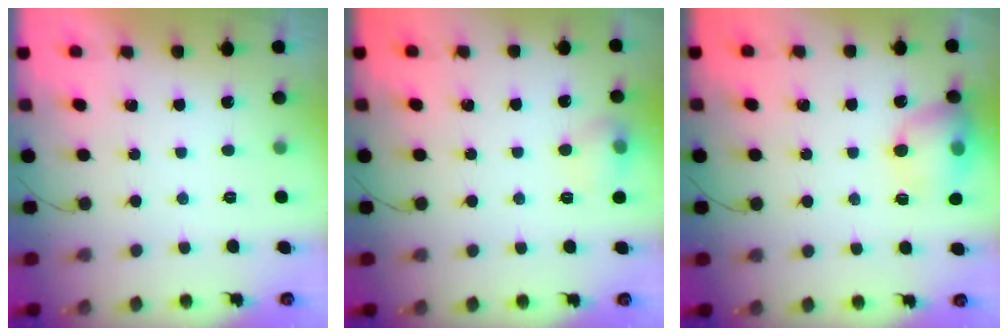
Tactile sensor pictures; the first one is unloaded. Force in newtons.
{"total": 7.6, "press": 7.6, "slide": 0.9}
{"total": 13.0, "press": 12.9, "slide": 2.0}